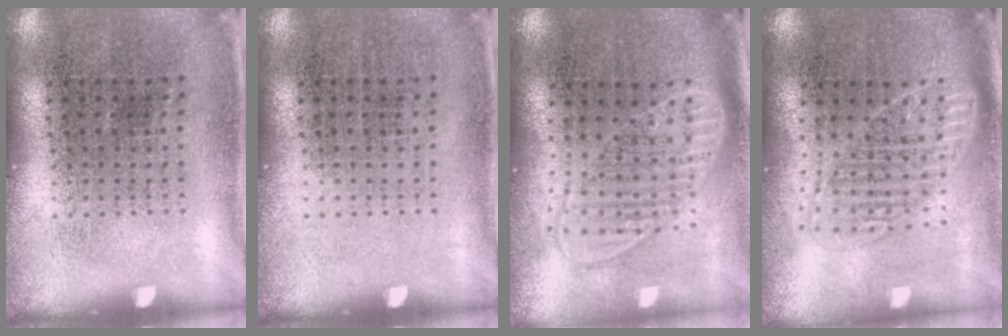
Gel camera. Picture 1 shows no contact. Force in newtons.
{"total": 0.0}
{"total": 1.9, "press": 1.6, "slide": 1.1}
{"total": 1.7, "press": 1.5, "slide": 0.8}